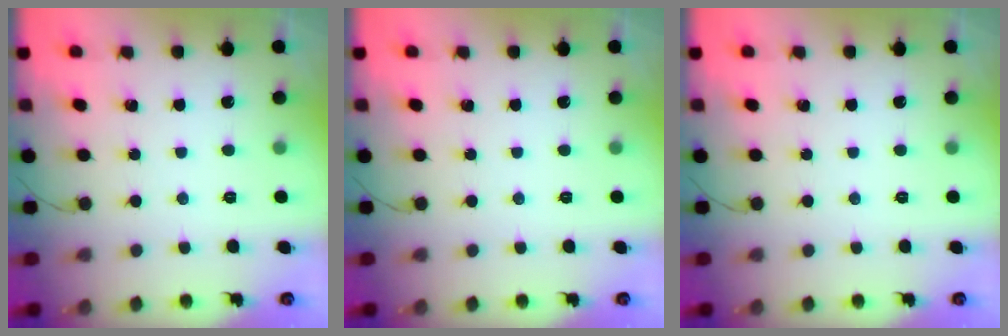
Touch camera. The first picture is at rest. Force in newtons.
{"total": 0.0}
{"total": 0.0}